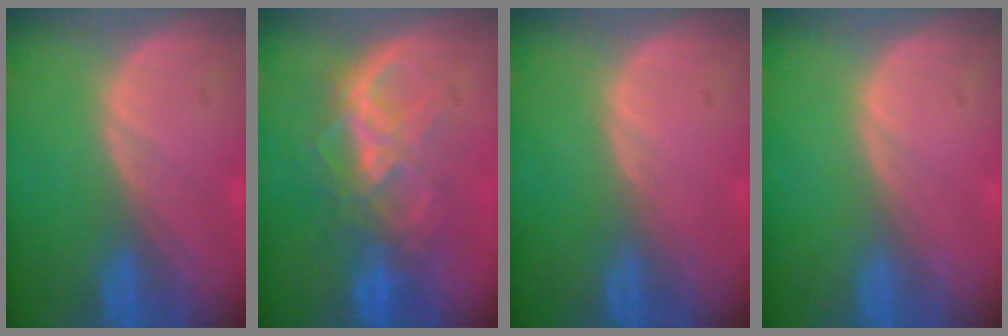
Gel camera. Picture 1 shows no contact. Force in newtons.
{"total": 7.1, "press": 7.1, "slide": 1.0}
{"total": 0.0}
{"total": 0.0}